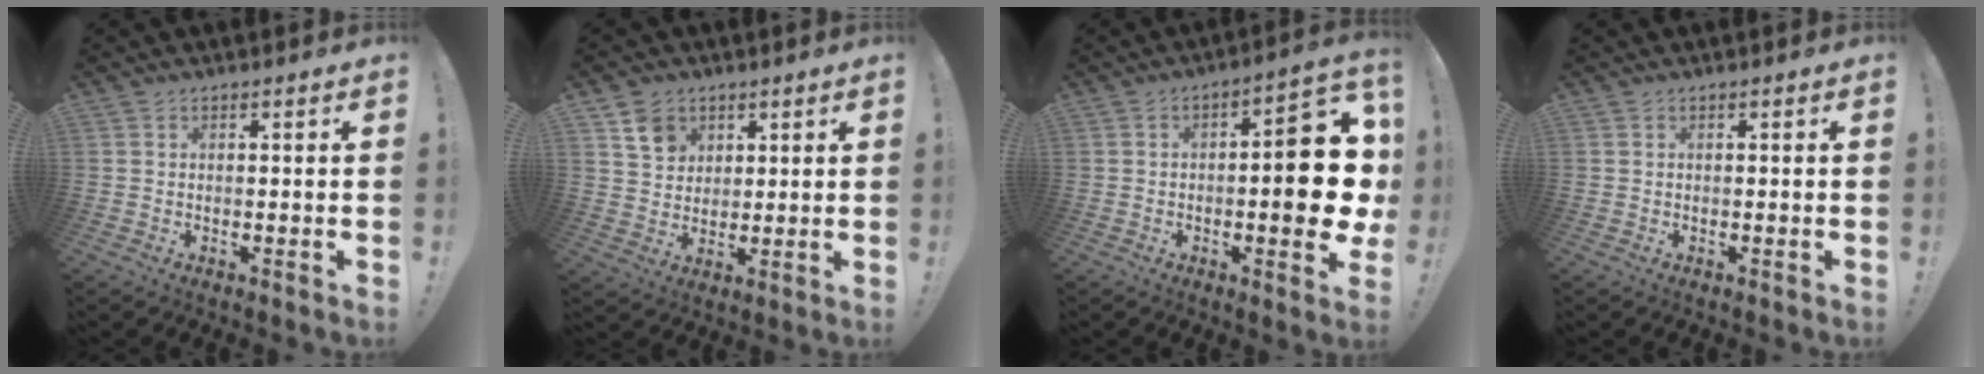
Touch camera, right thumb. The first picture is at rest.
{"total": 7.6, "force": [4.4, 5.9, 2.0], "torque": [-0.015, -0.029, 0.084]}
{"total": 15.8, "force": [-1.6, 5.3, 14.8], "torque": [-0.173, 0.000, -0.024]}
{"total": 0.0}